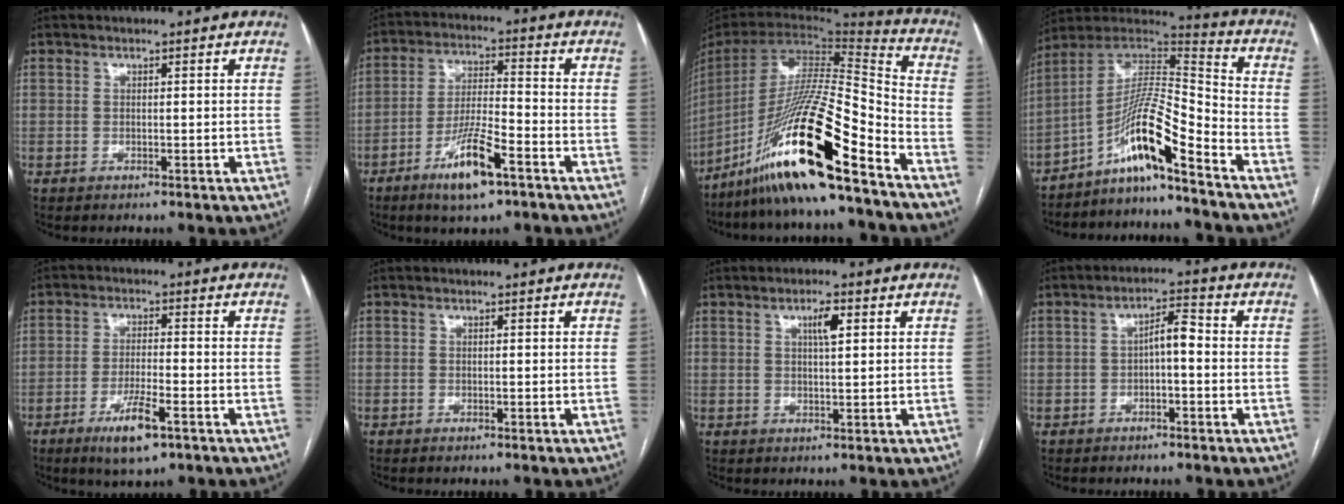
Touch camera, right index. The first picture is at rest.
{"total": 10.0, "force": [-5.7, 1.7, 8.0], "torque": [-0.151, -0.009, -0.100]}
{"total": 24.5, "force": [-16.1, 1.4, 18.4], "torque": [-0.347, -0.028, -0.291]}
{"total": 12.8, "force": [-8.4, 0.2, 9.6], "torque": [-0.177, 0.020, -0.151]}
{"total": 6.9, "force": [-3.8, 1.1, 5.7], "torque": [-0.105, -0.011, -0.060]}
{"total": 0.5, "force": [-0.5, 0.2, 0.2], "torque": [-0.007, -0.001, -0.009]}
{"total": 3.1, "force": [1.3, 0.6, 2.8], "torque": [-0.049, 0.003, 0.020]}
{"total": 4.0, "force": [-0.5, 1.2, 3.8], "torque": [-0.063, 0.020, -0.008]}